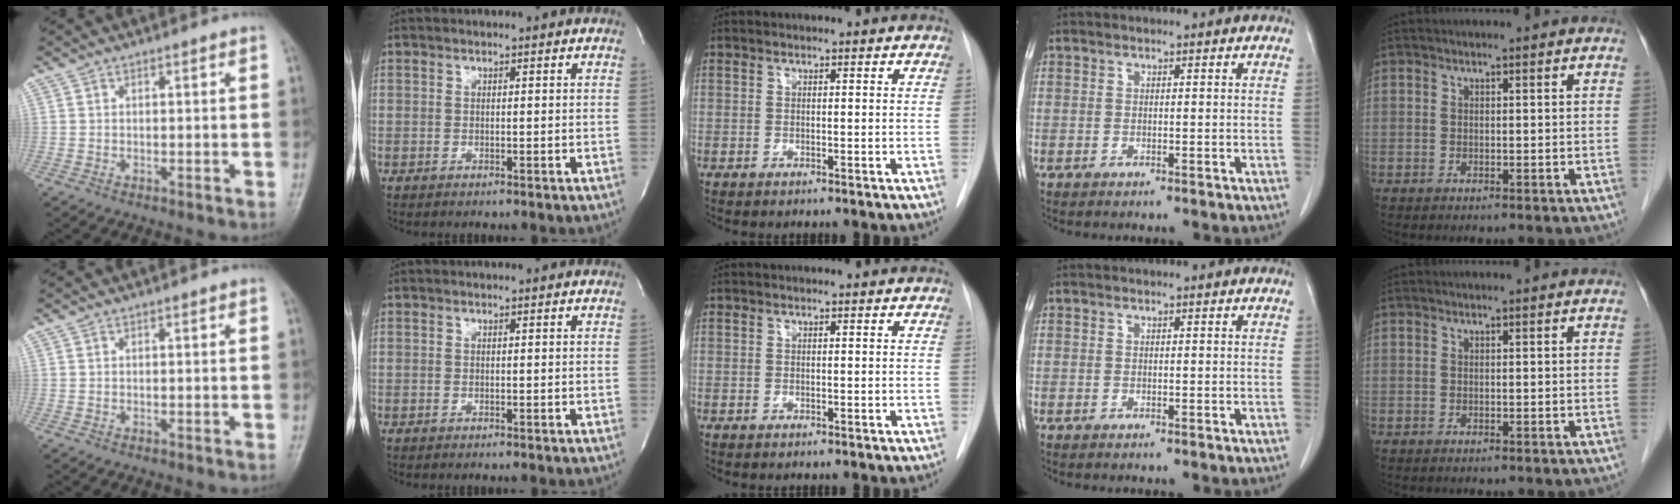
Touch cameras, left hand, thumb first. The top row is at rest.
{}